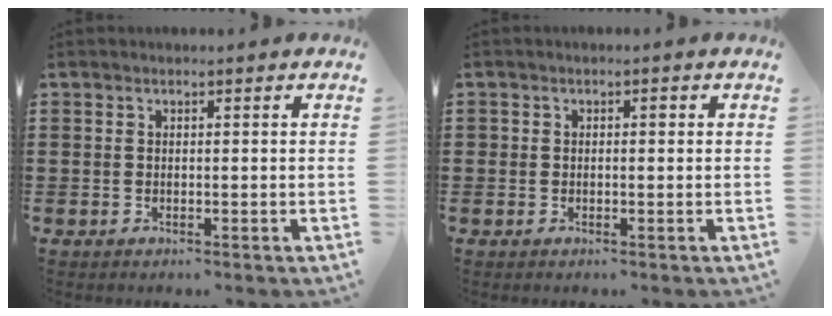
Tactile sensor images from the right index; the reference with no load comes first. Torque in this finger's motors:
{"motor_torque": [0.48, 0.05, 0.03, 0.01]}